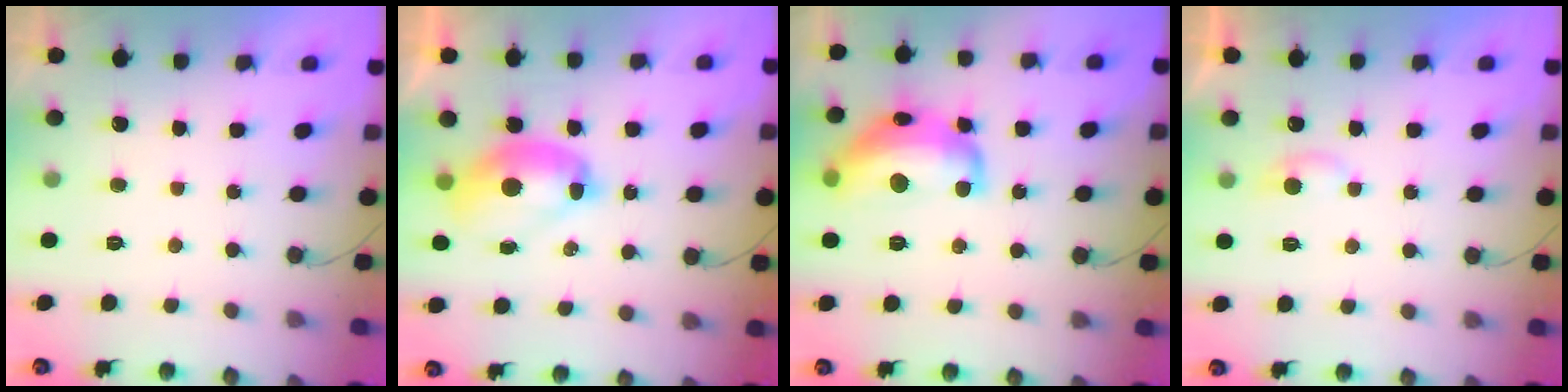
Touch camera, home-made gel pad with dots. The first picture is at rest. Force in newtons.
{"total": 10.3, "press": 10.3, "slide": 0.4}
{"total": 16.1, "press": 16.1, "slide": 0.9}
{"total": 3.4, "press": 3.4, "slide": 0.3}